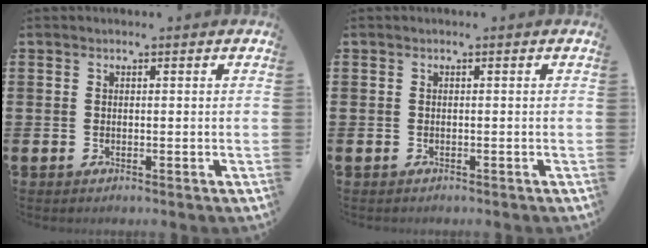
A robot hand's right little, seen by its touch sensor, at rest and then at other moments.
{"total": 0.0}